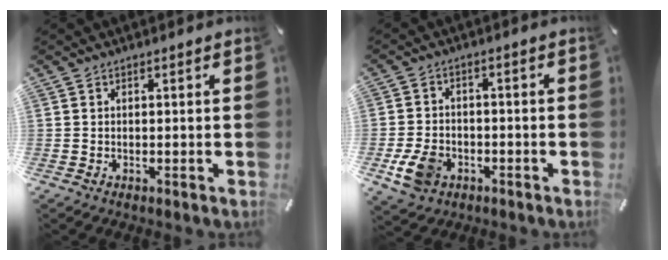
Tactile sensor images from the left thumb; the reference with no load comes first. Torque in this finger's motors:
{"motor_torque": [-0.29, 0.52, 0.43, 0.41, 0.19]}